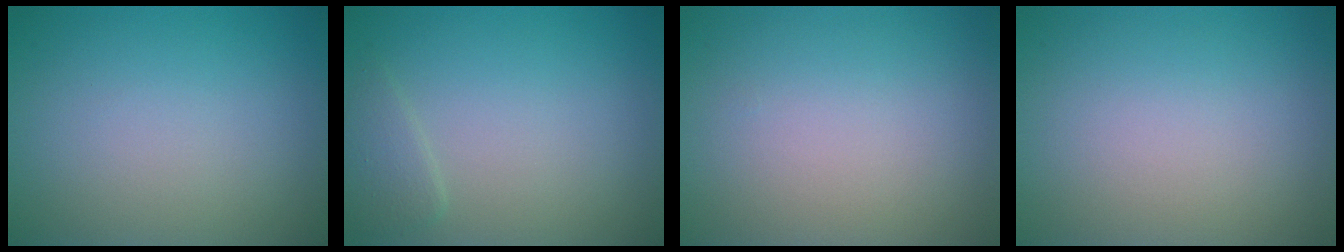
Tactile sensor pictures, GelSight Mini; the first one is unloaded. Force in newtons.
{"total": 1.4, "press": 1.3, "slide": 0.1}
{"total": 0.0}
{"total": 0.0}